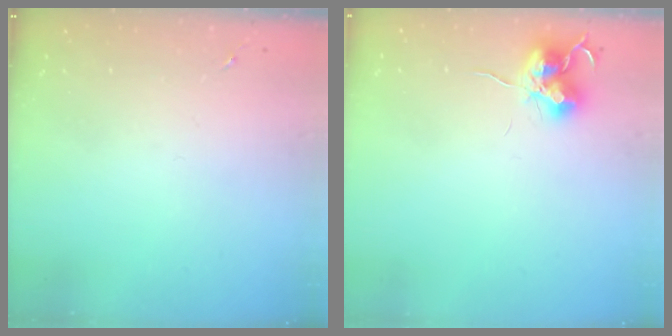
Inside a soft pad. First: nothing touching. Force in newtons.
{"total": 10.9, "press": 10.8, "slide": 0.8}